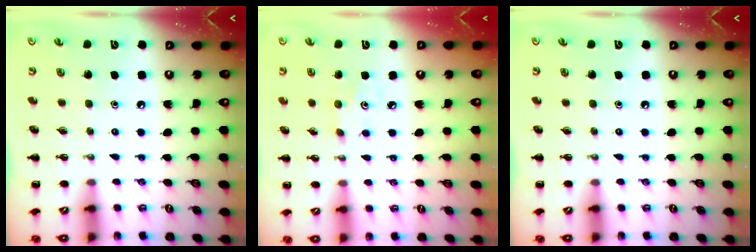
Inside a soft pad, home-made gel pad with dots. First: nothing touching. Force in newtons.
{"total": 2.5, "press": 2.4, "slide": 0.7}
{"total": 0.0}